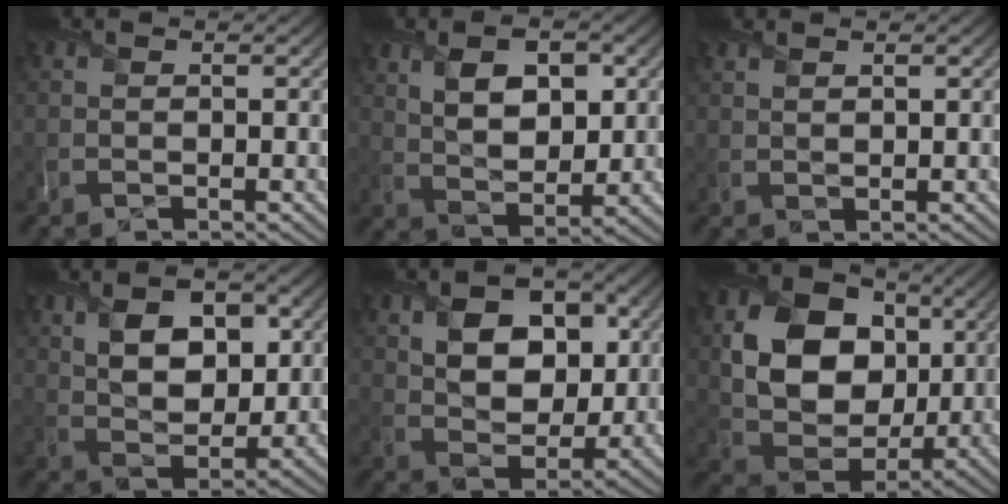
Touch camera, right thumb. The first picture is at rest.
{"total": 8.2, "force": [2.9, 4.4, 6.3], "torque": [-0.116, 0.004, 0.053]}
{"total": 1.2, "force": [1.1, 0.1, 0.5], "torque": [-0.016, 0.004, 0.024]}
{"total": 9.1, "force": [3.0, 5.3, 6.7], "torque": [-0.122, 0.003, 0.052]}
{"total": 9.7, "force": [2.8, 6.4, 6.7], "torque": [-0.118, 0.001, 0.042]}
{"total": 13.8, "force": [3.0, 10.5, 8.4], "torque": [-0.170, -0.006, 0.049]}